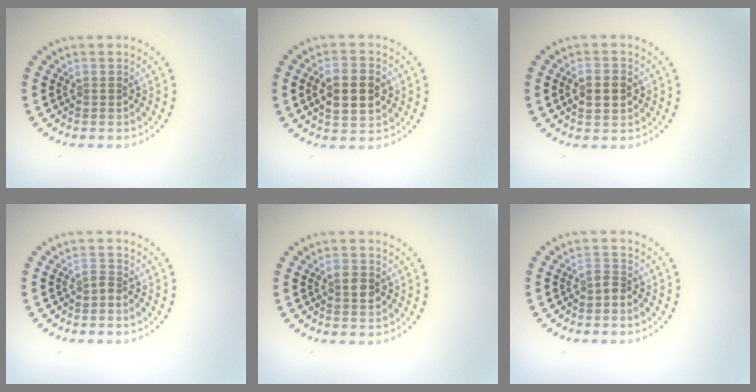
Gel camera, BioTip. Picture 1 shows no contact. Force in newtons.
{"total": 4.9, "press": 4.9, "slide": 0.2}
{"total": 2.6, "press": 2.6, "slide": 0.2}
{"total": 0.7, "press": 0.5, "slide": 0.6}
{"total": 1.7, "press": 1.7, "slide": 0.2}
{"total": 1.0, "press": 0.6, "slide": 0.7}